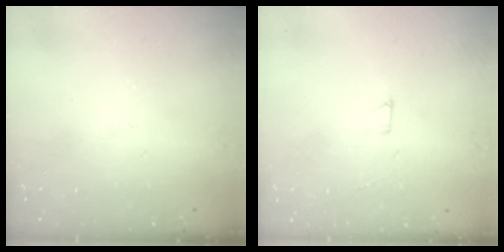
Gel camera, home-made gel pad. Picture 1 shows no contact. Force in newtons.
{"total": 1.7, "press": 1.7, "slide": 0.1}